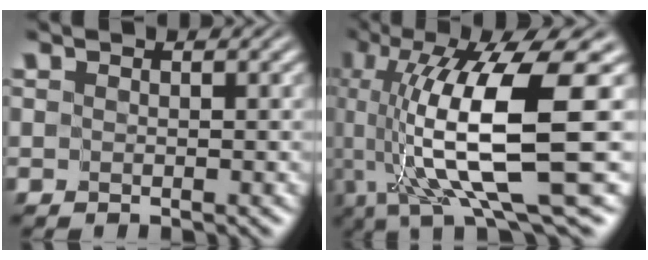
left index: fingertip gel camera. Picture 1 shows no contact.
{"total": 12.4, "force": [-0.6, 2.4, 12.2], "torque": [-0.208, 0.002, 0.004]}